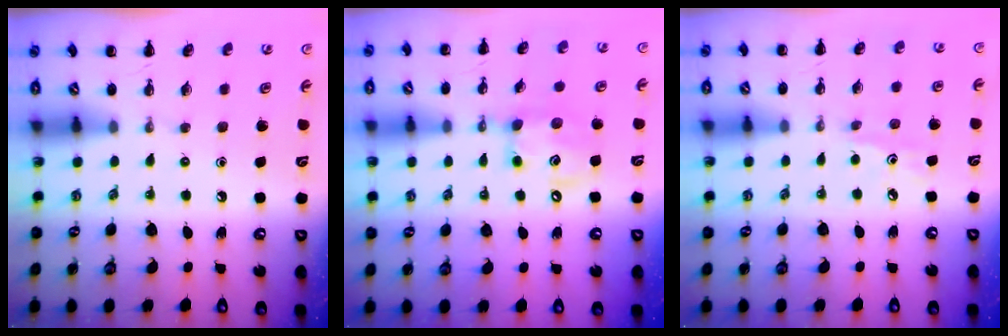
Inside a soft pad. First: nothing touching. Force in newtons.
{"total": 11.6, "press": 11.4, "slide": 2.1}
{"total": 4.4, "press": 4.2, "slide": 1.4}